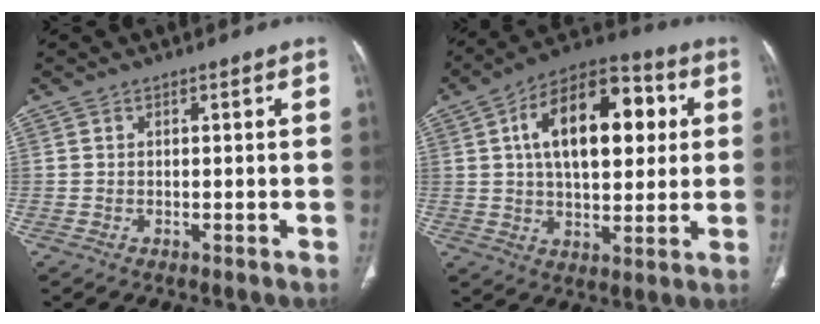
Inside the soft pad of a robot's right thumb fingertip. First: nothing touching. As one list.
[{"total": 19.8, "force": [4.6, 10.7, 16.0], "torque": [-0.220, 0.015, 0.066]}]